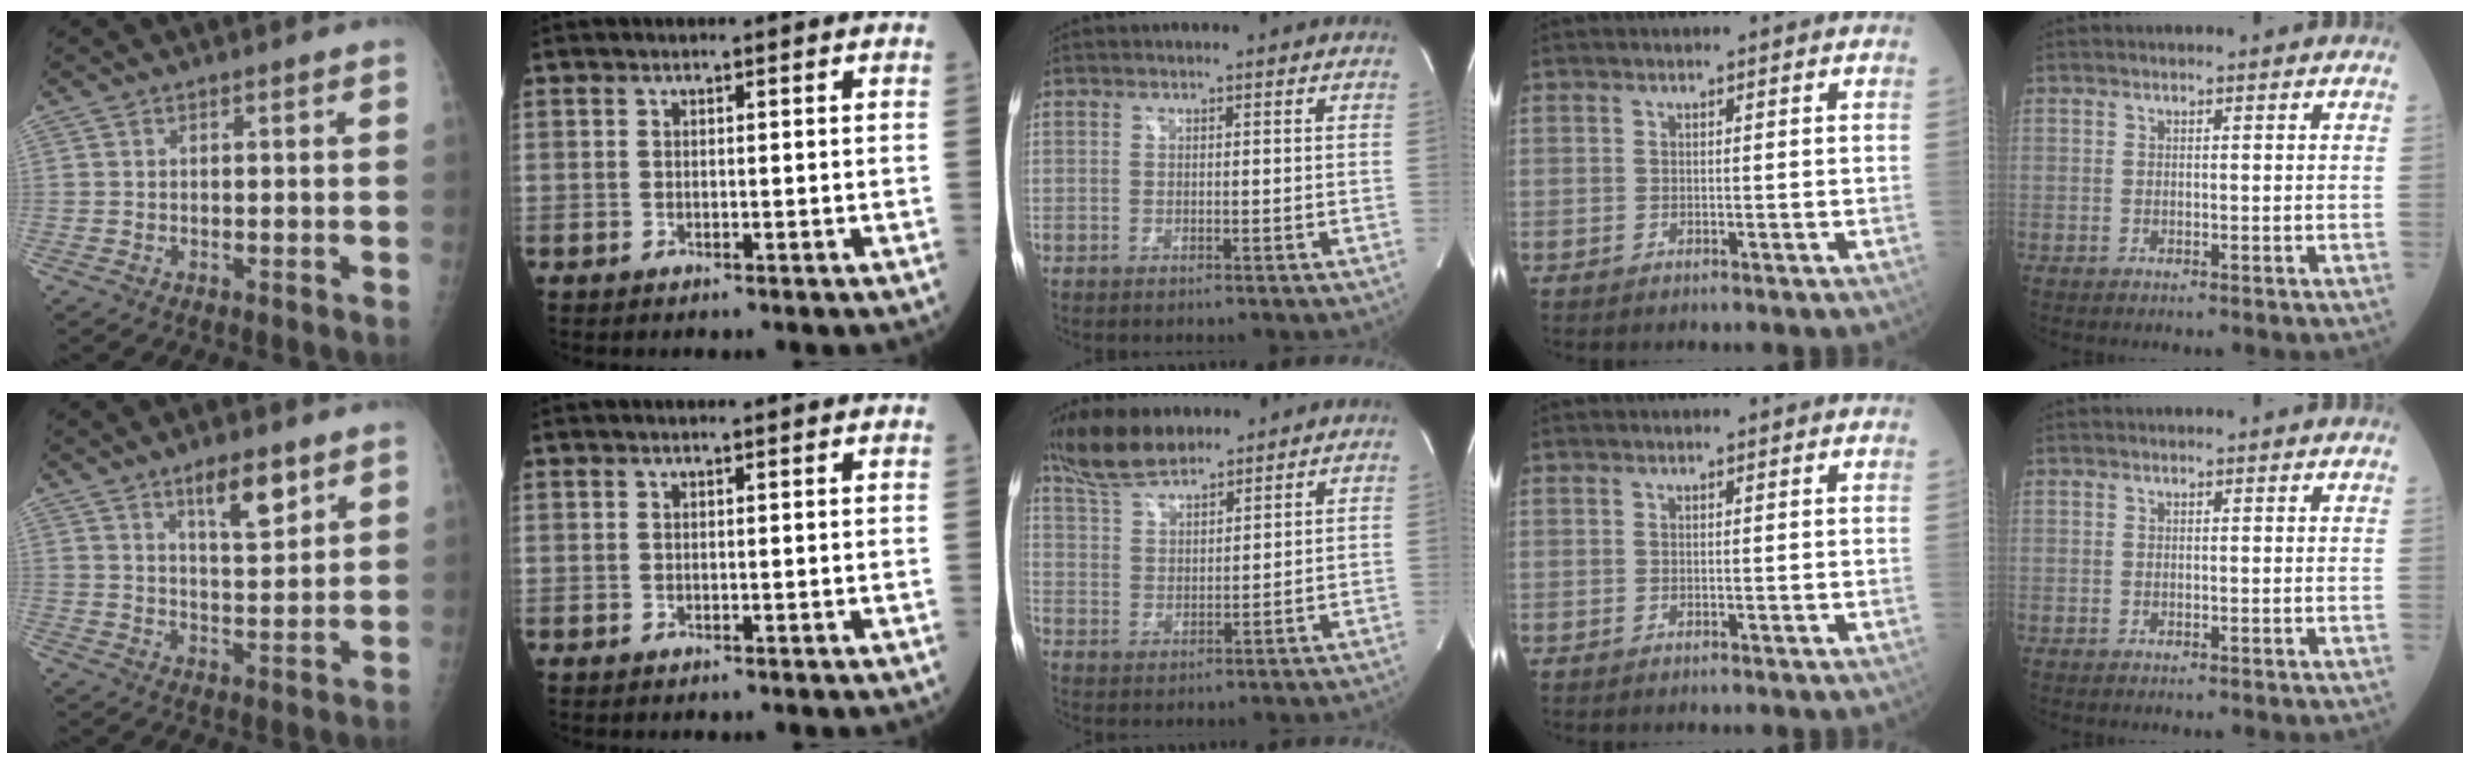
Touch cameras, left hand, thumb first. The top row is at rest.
{"thumb": {"total": 8.5, "force": [5.1, 2.7, 6.2], "torque": [-0.085, -0.035, 0.086]}, "middle": {"total": 9.2, "force": [7.9, 2.3, 4.1], "torque": [-0.089, 0.015, 0.156]}}